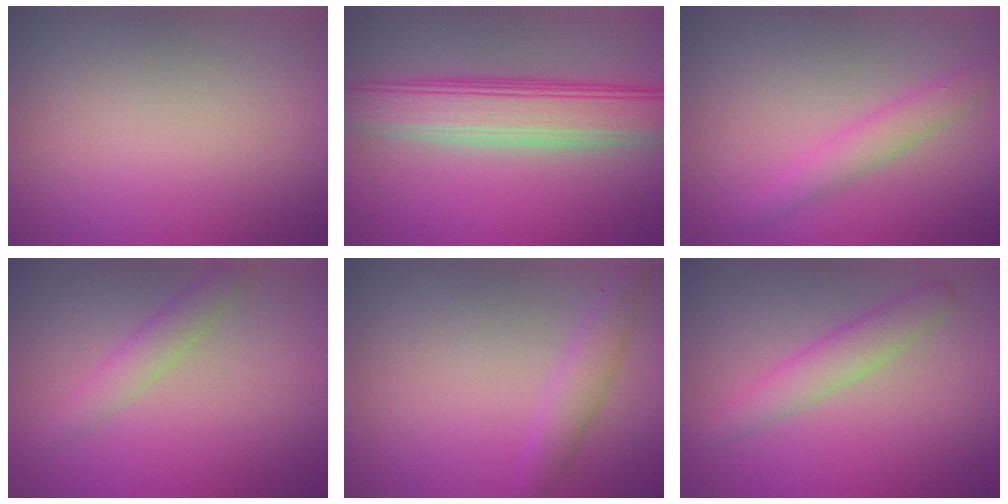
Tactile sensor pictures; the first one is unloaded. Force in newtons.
{"total": 7.1, "press": 7.1, "slide": 0.3}
{"total": 2.3, "press": 2.3, "slide": 0.1}
{"total": 2.1, "press": 2.1, "slide": 0.0}
{"total": 2.2, "press": 2.2, "slide": 0.0}
{"total": 2.7, "press": 2.7, "slide": 0.0}